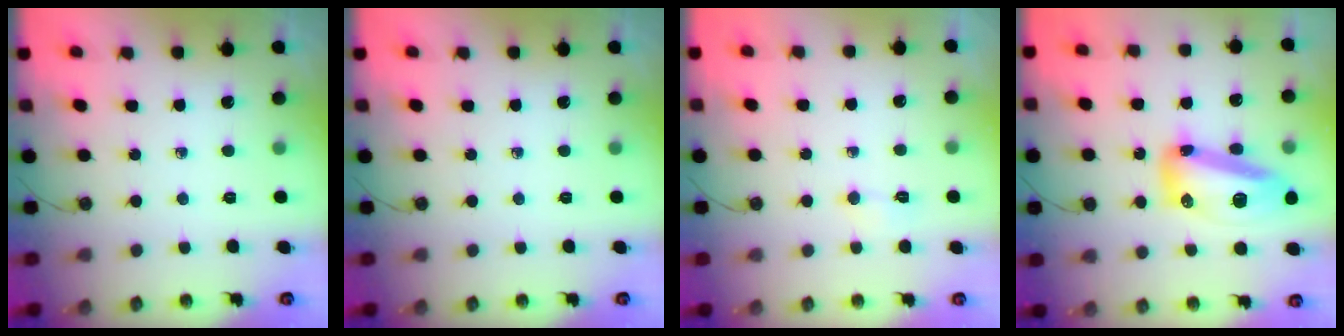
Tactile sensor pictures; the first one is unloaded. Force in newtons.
{"total": 0.0}
{"total": 2.7, "press": 2.6, "slide": 0.5}
{"total": 15.7, "press": 15.7, "slide": 1.4}